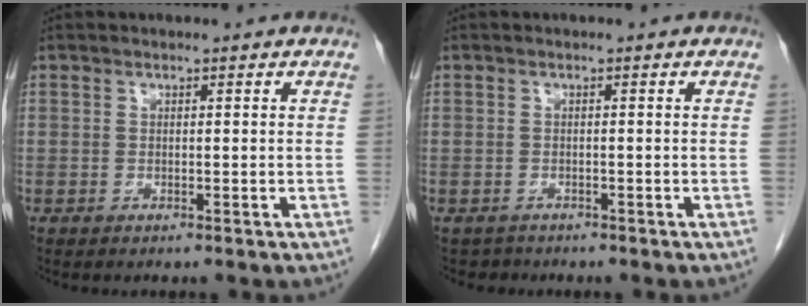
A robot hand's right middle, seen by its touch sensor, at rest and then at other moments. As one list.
[{"total": 1.7, "force": [-1.4, 0.8, -0.4], "torque": [-0.004, -0.002, -0.023]}]